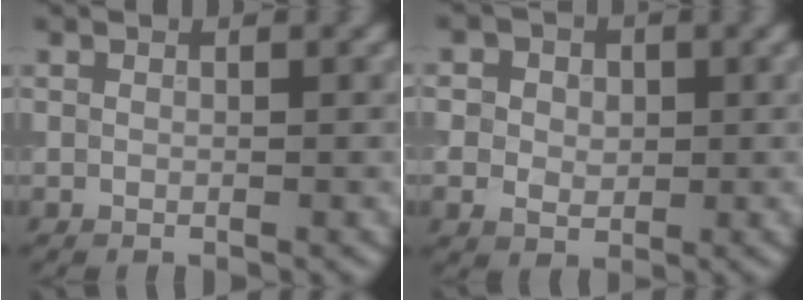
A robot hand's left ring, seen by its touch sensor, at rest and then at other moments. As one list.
[{"total": 5.2, "force": [1.0, 4.4, 2.6], "torque": [-0.040, 0.020, -0.010]}]